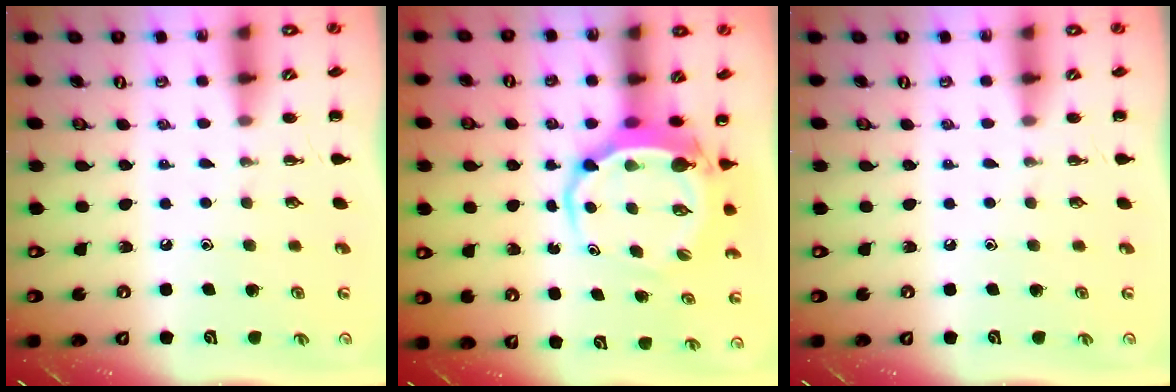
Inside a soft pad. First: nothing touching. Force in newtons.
{"total": 6.9, "press": 6.7, "slide": 1.8}
{"total": 0.0}